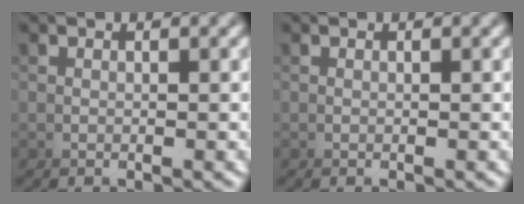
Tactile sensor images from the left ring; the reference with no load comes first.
{"total": 0.0}